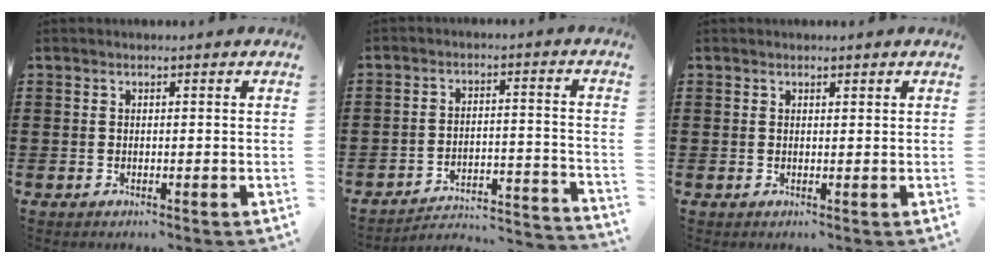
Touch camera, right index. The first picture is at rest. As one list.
[{"total": 3.4, "force": [-3.3, 0.2, 0.6], "torque": [-0.017, 0.001, -0.072]}, {"total": 0.5, "force": [0.4, 0.3, 0.1], "torque": [-0.003, 0.002, 0.008]}]